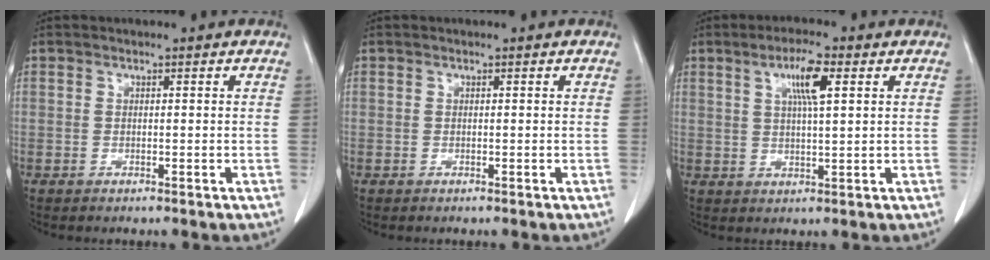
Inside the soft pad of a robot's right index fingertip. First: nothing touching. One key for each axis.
{"total": 0.0}
{"total": 5.9, "fx": 2.3, "fy": 0.6, "fz": 5.4, "tx": -0.098, "ty": 0.002, "tz": 0.040}